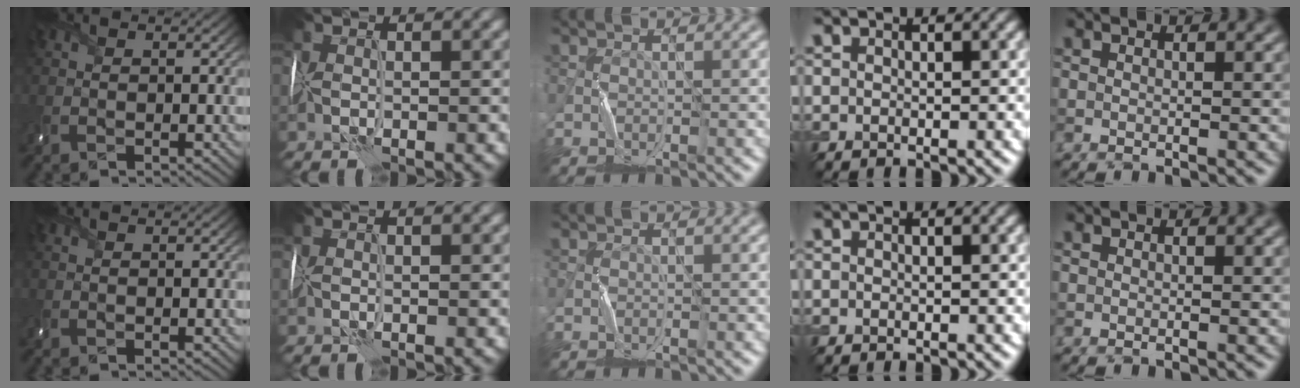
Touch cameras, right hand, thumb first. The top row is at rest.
{}